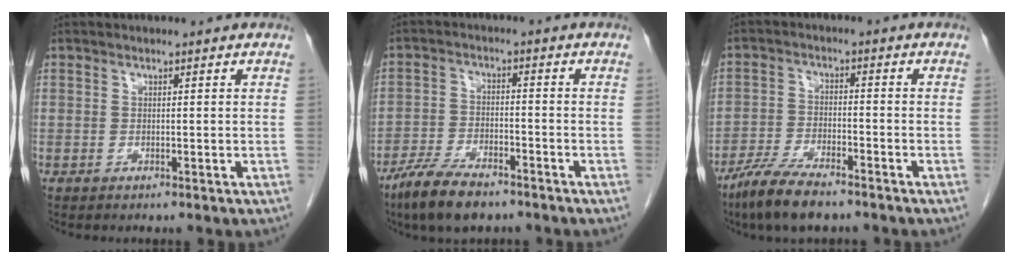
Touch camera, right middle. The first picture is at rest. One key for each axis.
{"total": 8.5, "fx": -6.4, "fy": 2.6, "fz": 4.9, "tx": -0.100, "ty": -0.014, "tz": -0.118}
{"total": 8.3, "fx": -6.4, "fy": 1.8, "fz": 5.0, "tx": -0.099, "ty": -0.017, "tz": -0.118}